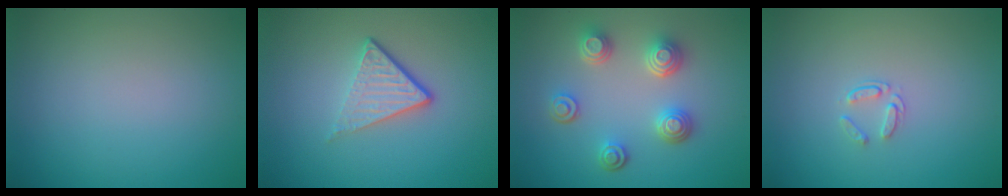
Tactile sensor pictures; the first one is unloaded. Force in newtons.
{"total": 3.8, "press": 2.6, "slide": 2.9}
{"total": 4.1, "press": 3.4, "slide": 2.3}
{"total": 1.1, "press": 0.7, "slide": 0.9}